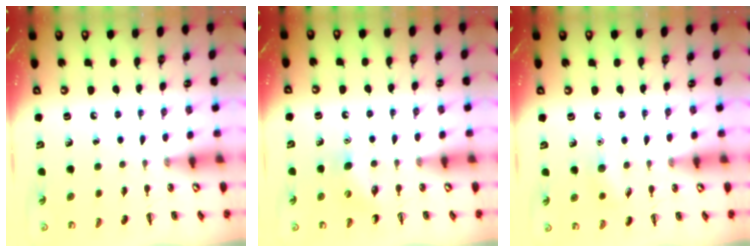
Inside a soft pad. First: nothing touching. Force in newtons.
{"total": 6.1, "press": 5.8, "slide": 1.8}
{"total": 6.8, "press": 6.6, "slide": 1.8}